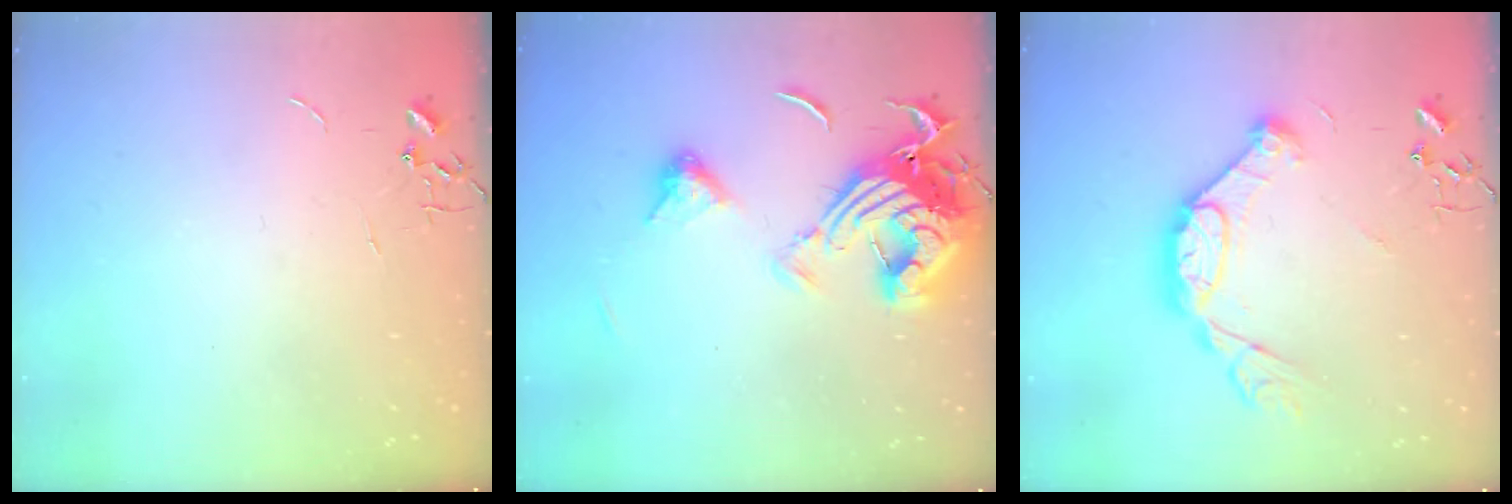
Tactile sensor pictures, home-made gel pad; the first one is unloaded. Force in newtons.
{"total": 16.8, "press": 16.8, "slide": 1.6}
{"total": 15.0, "press": 15.0, "slide": 0.9}